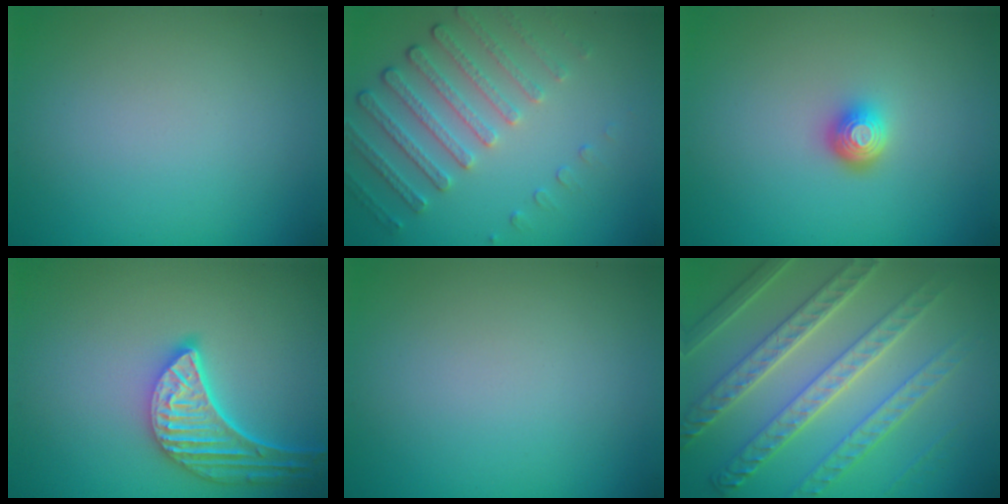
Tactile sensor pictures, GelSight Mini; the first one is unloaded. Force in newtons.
{"total": 4.6, "press": 3.3, "slide": 3.2}
{"total": 2.0, "press": 1.5, "slide": 1.3}
{"total": 5.3, "press": 4.3, "slide": 3.1}
{"total": 0.0}
{"total": 6.2, "press": 5.6, "slide": 2.7}